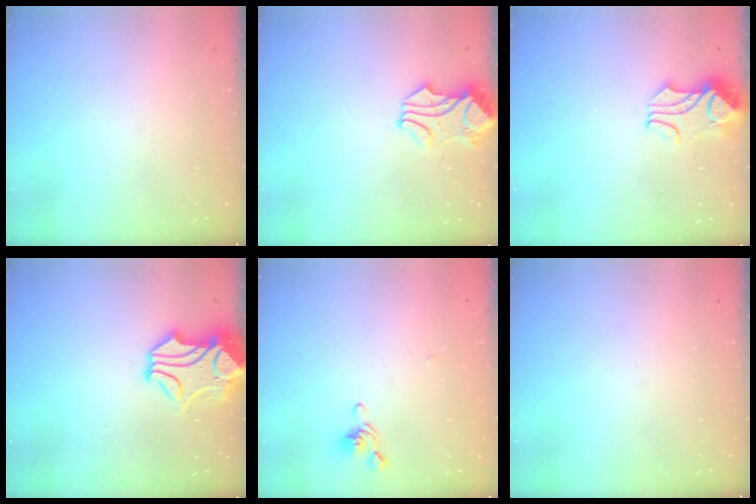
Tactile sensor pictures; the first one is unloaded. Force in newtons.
{"total": 1.7, "press": 1.5, "slide": 0.8}
{"total": 2.2, "press": 2.0, "slide": 0.9}
{"total": 2.3, "press": 1.9, "slide": 1.3}
{"total": 1.4, "press": 1.2, "slide": 0.6}
{"total": 0.0}